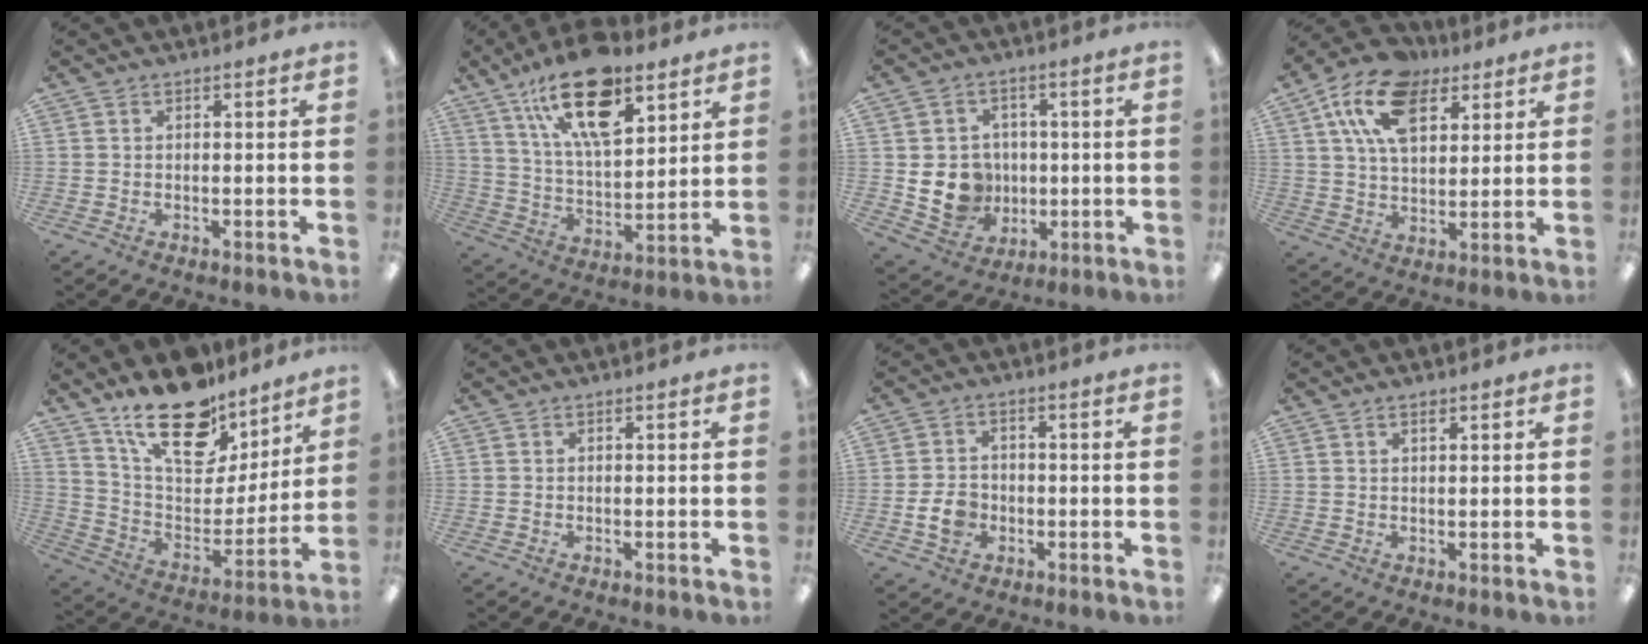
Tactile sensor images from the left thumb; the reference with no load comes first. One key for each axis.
{"total": 20.8, "fx": 12.5, "fy": 9.1, "fz": 13.9, "tx": -0.230, "ty": -0.056, "tz": 0.213}
{"total": 10.1, "fx": -0.6, "fy": 9.3, "fz": 3.9, "tx": -0.088, "ty": 0.009, "tz": -0.001}
{"total": 16.3, "fx": 8.2, "fy": 9.8, "fz": 10.1, "tx": -0.180, "ty": -0.010, "tz": 0.151}
{"total": 21.7, "fx": 15.7, "fy": 10.1, "fz": 11.0, "tx": -0.179, "ty": -0.106, "tz": 0.281}
{"total": 0.0}
{"total": 6.0, "fx": -1.6, "fy": 4.6, "fz": 3.6, "tx": -0.072, "ty": 0.009, "tz": -0.028}
{"total": 1.3, "fx": 1.0, "fy": 0.5, "fz": 0.8, "tx": -0.017, "ty": 0.000, "tz": 0.017}